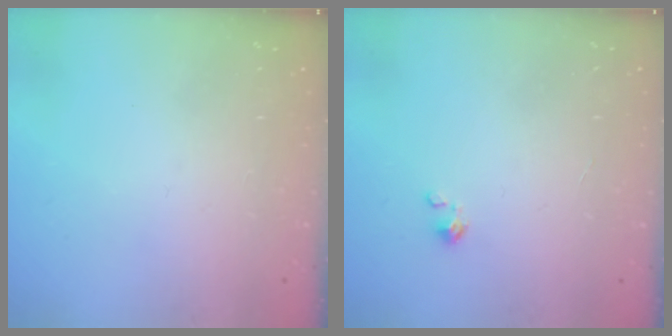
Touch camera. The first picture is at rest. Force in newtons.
{"total": 0.0}